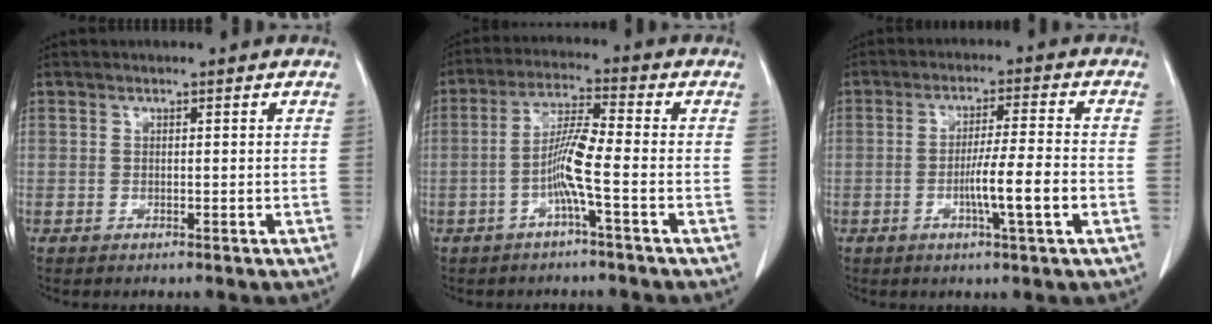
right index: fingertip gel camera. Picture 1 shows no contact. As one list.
[{"total": 6.5, "force": [-2.0, -0.5, 6.1], "torque": [-0.122, 0.010, -0.039]}, {"total": 7.3, "force": [-2.1, -0.5, 6.9], "torque": [-0.114, -0.004, -0.036]}]